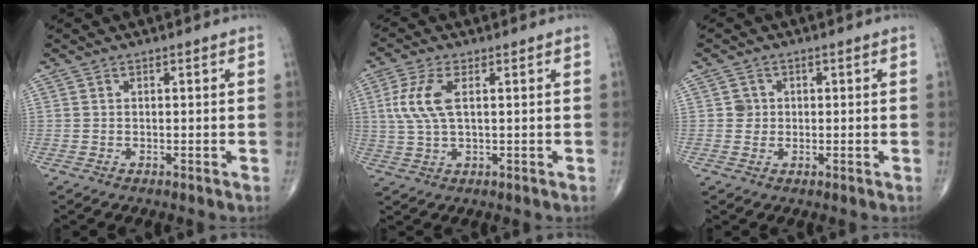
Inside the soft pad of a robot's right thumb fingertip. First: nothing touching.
{"total": 7.1, "force": [1.5, 3.0, 6.3], "torque": [-0.157, 0.005, 0.032]}
{"total": 2.0, "force": [0.3, 2.0, 0.3], "torque": [0.007, 0.003, 0.002]}